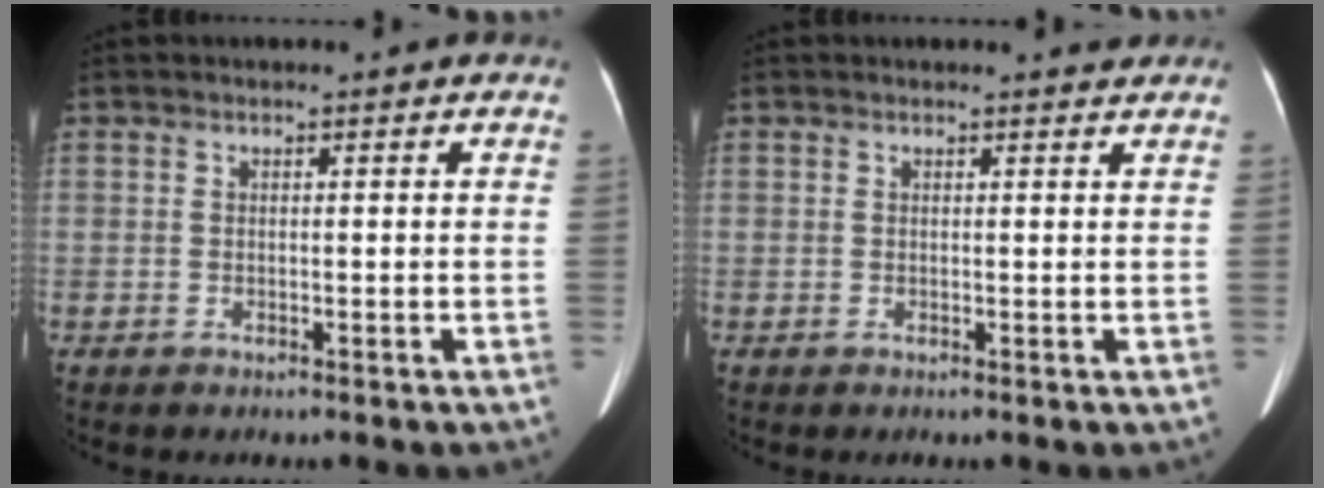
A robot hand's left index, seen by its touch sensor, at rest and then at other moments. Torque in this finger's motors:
{"motor_torque": [0.13, -1.51, -0.02, 0.02]}